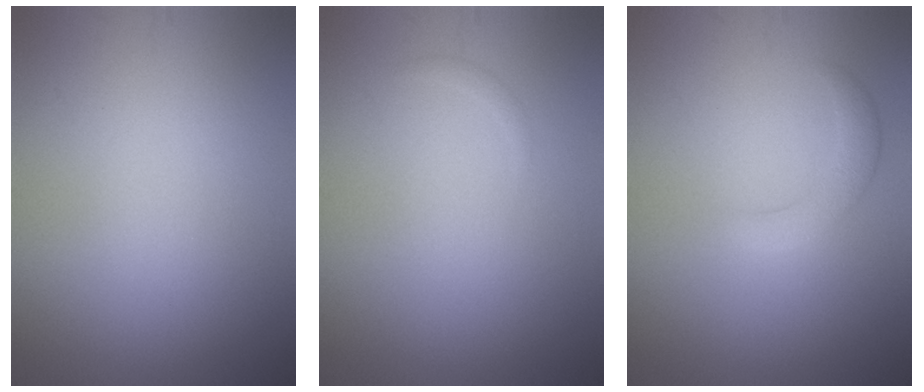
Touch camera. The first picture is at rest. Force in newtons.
{"total": 0.5, "press": 0.5, "slide": 0.0}
{"total": 2.2, "press": 2.1, "slide": 0.1}